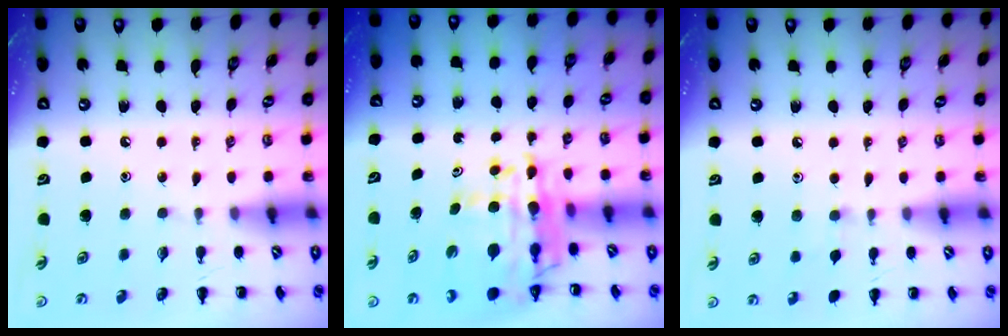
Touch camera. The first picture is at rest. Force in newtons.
{"total": 15.2, "press": 14.6, "slide": 4.2}
{"total": 4.6, "press": 4.3, "slide": 1.7}